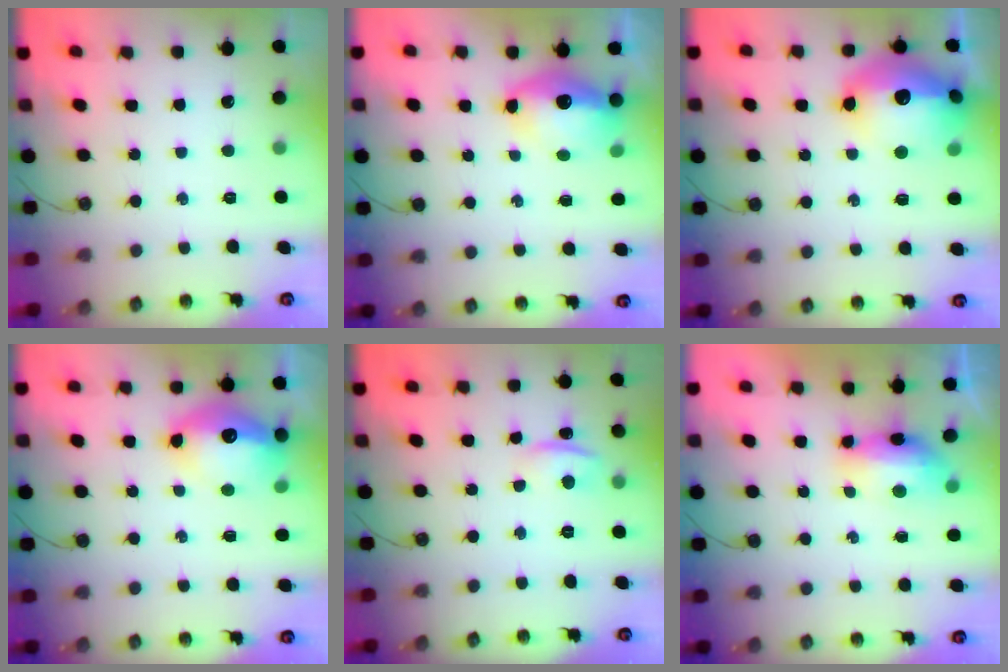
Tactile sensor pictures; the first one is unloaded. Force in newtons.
{"total": 12.8, "press": 12.7, "slide": 1.3}
{"total": 20.8, "press": 20.8, "slide": 1.7}
{"total": 14.1, "press": 14.1, "slide": 1.3}
{"total": 1.4, "press": 1.2, "slide": 0.7}
{"total": 10.1, "press": 9.1, "slide": 4.4}